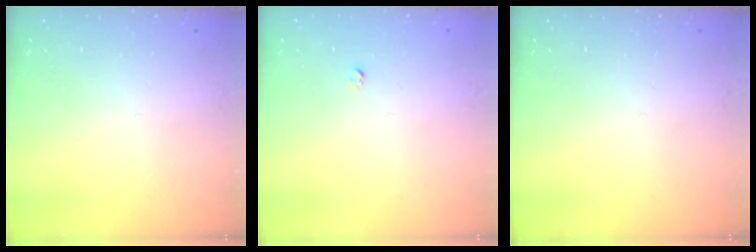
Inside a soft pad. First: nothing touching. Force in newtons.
{"total": 2.5, "press": 2.5, "slide": 0.2}
{"total": 0.0}